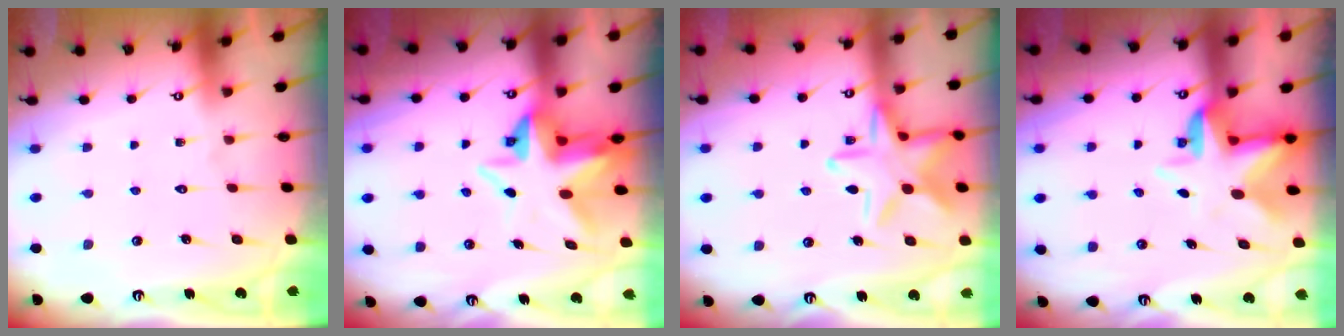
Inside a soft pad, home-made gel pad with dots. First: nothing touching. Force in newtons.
{"total": 6.9, "press": 6.7, "slide": 1.5}
{"total": 16.3, "press": 16.3, "slide": 0.9}
{"total": 5.6, "press": 5.4, "slide": 1.7}